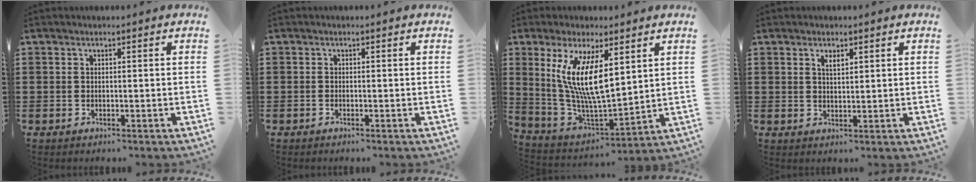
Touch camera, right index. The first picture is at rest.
{"total": 0.0}
{"total": 11.0, "force": [3.3, 3.2, 10.0], "torque": [-0.215, -0.019, 0.059]}
{"total": 1.8, "force": [1.2, 0.7, 1.2], "torque": [-0.026, 0.003, 0.021]}